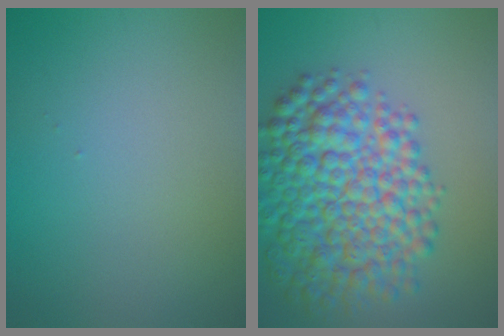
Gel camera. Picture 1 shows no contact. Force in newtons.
{"total": 9.5, "press": 9.5, "slide": 0.2}